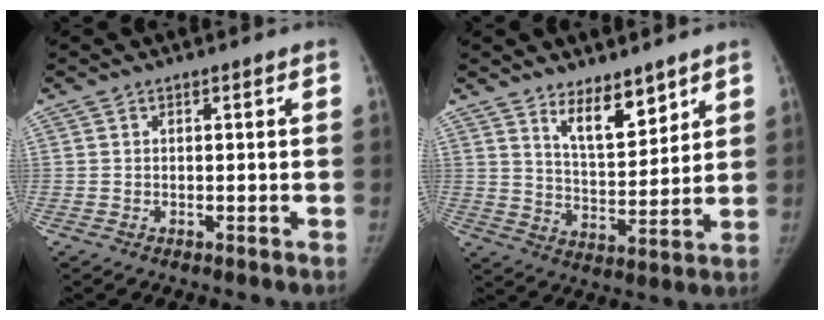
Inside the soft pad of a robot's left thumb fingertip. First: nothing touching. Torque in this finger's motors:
{"motor_torque": [0.03, 0.20, 0.65, -0.46, 0.03]}